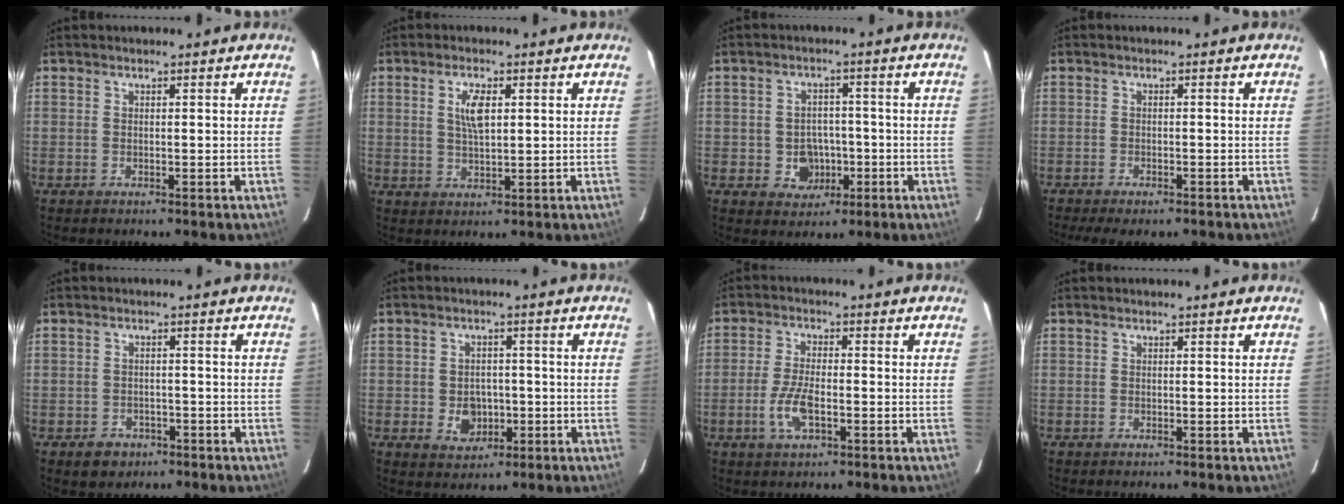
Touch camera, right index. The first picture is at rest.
{"total": 4.7, "force": [1.3, 1.8, 4.1], "torque": [-0.076, 0.002, 0.027]}
{"total": 5.8, "force": [-1.6, 5.2, 1.9], "torque": [-0.048, 0.015, -0.006]}
{"total": 6.2, "force": [-4.9, 1.6, 3.3], "torque": [-0.081, -0.021, -0.075]}
{"total": 4.2, "force": [-2.4, 3.3, 1.0], "torque": [-0.028, 0.008, -0.027]}
{"total": 5.3, "force": [-1.2, 4.5, 2.6], "torque": [-0.052, 0.005, -0.006]}
{"total": 6.5, "force": [-2.3, 2.5, 5.5], "torque": [-0.120, -0.002, -0.045]}
{"total": 0.0}